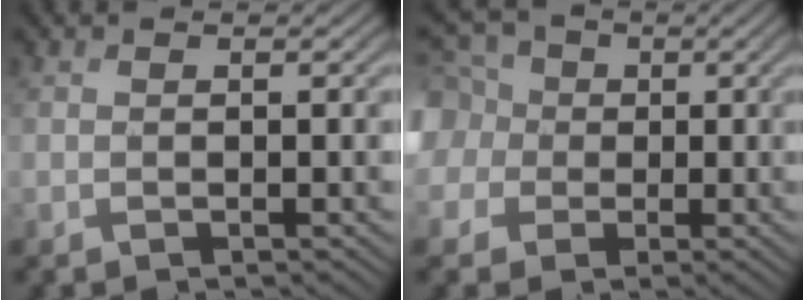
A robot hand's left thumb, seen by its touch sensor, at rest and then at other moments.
{"total": 10.6, "force": [1.6, 9.3, 4.9], "torque": [-0.178, 0.013, 0.006]}